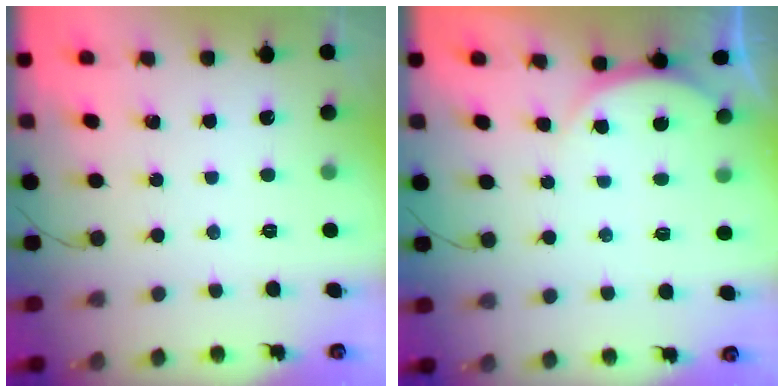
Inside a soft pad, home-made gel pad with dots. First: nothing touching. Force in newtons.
{"total": 3.6, "press": 3.1, "slide": 1.8}